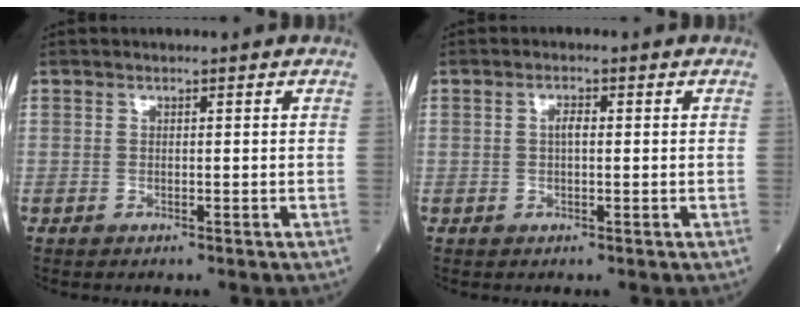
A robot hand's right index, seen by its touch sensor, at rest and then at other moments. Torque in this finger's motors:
{"motor_torque": [0.05, 0.03, 0.11, 0.04]}